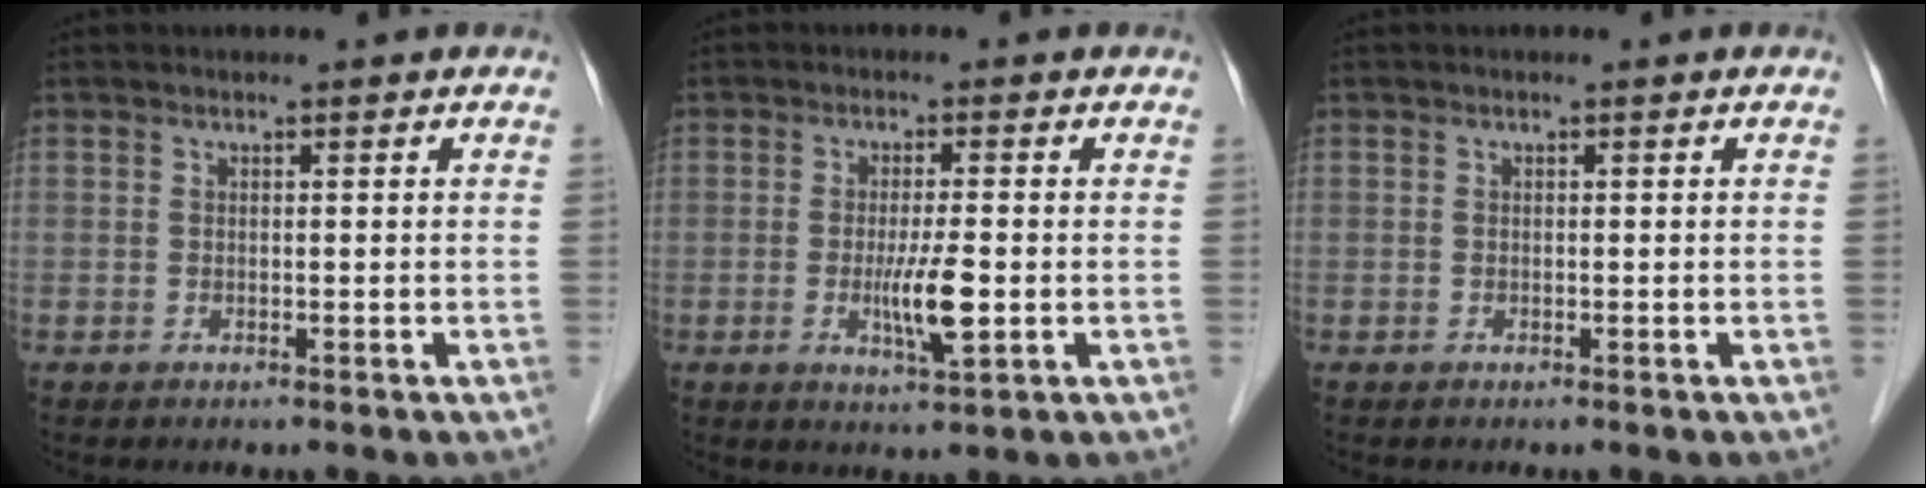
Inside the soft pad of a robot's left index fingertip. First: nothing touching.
{"total": 5.1, "force": [-0.9, 0.4, 5.0], "torque": [-0.097, -0.012, -0.016]}
{"total": 0.0}